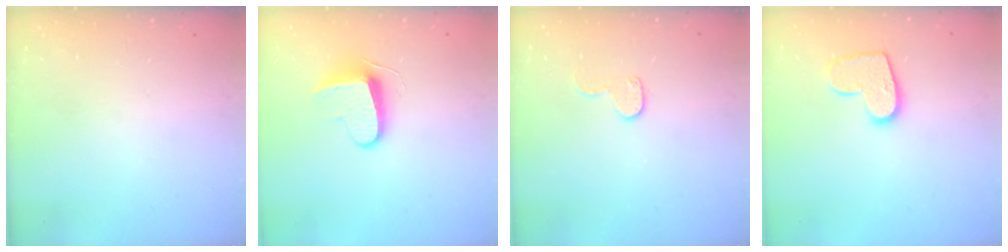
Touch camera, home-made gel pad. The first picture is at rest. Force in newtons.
{"total": 9.2, "press": 9.2, "slide": 0.7}
{"total": 8.4, "press": 8.4, "slide": 0.5}
{"total": 11.6, "press": 11.5, "slide": 0.5}